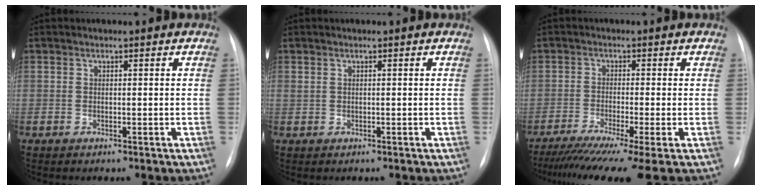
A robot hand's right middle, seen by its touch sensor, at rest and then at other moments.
{"total": 0.6, "force": [0.5, 0.1, 0.3], "torque": [-0.009, 0.005, 0.011]}
{"total": 11.3, "force": [-8.3, -0.7, 7.6], "torque": [-0.120, -0.034, -0.132]}